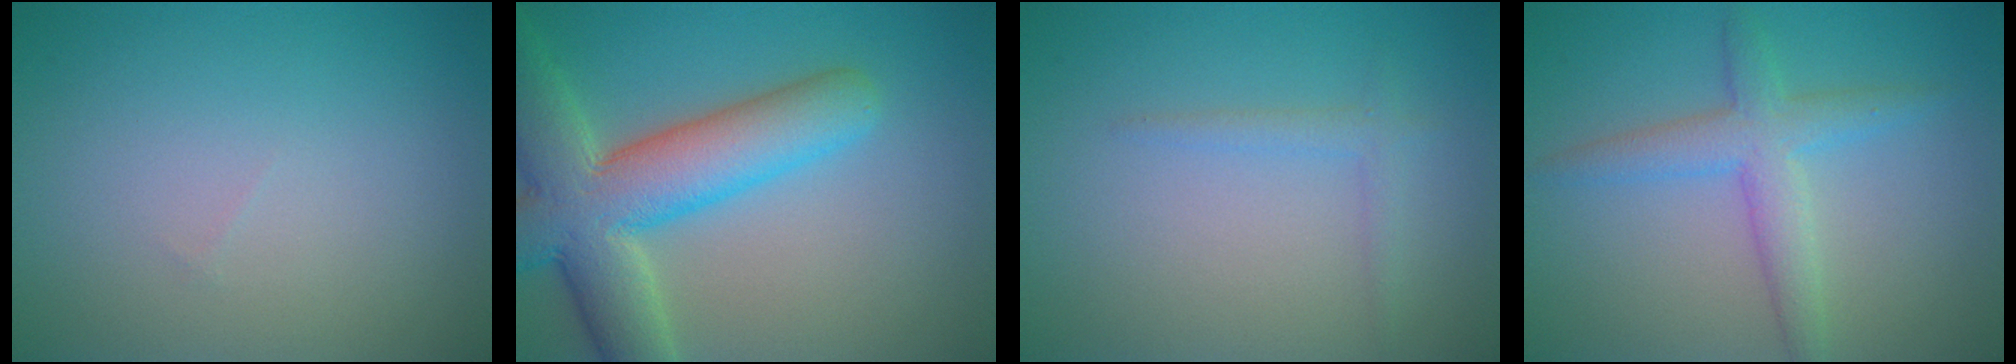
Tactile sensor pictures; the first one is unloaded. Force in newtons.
{"total": 9.6, "press": 9.6, "slide": 0.7}
{"total": 1.3, "press": 1.3, "slide": 0.1}
{"total": 3.7, "press": 3.7, "slide": 0.0}